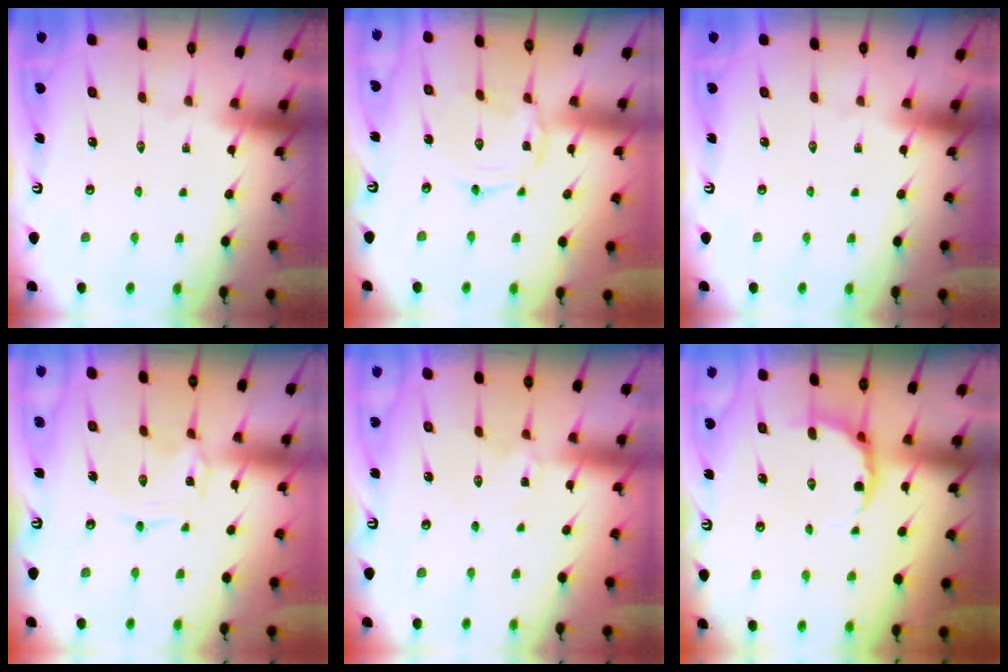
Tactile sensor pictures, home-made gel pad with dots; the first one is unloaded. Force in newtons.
{"total": 1.5, "press": 1.5, "slide": 0.3}
{"total": 0.0}
{"total": 0.7, "press": 0.7, "slide": 0.1}
{"total": 2.9, "press": 2.9, "slide": 0.5}
{"total": 5.9, "press": 5.2, "slide": 3.0}